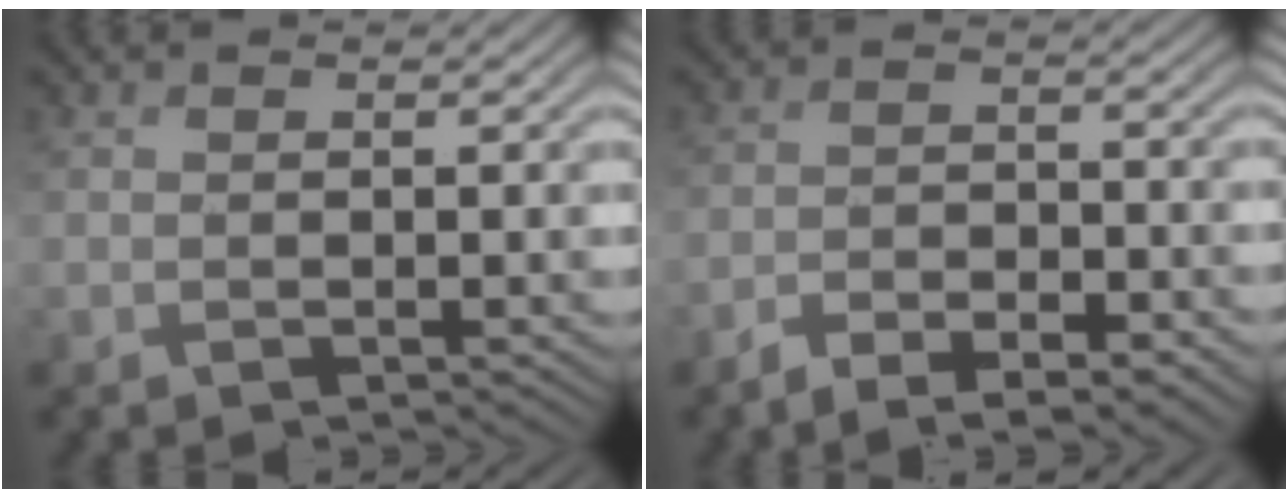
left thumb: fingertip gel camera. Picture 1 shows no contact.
{"total": 6.4, "force": [-5.3, 1.6, 3.2], "torque": [-0.054, -0.003, -0.081]}